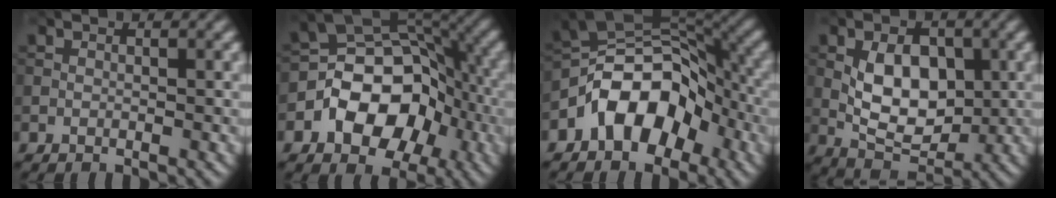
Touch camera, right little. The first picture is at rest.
{"total": 9.7, "force": [-3.5, 6.7, 6.1], "torque": [-0.087, 0.004, -0.068]}
{"total": 8.8, "force": [-4.5, 5.3, 5.4], "torque": [-0.075, 0.017, -0.099]}
{"total": 6.2, "force": [-0.2, 3.8, 4.9], "torque": [-0.087, -0.007, -0.005]}